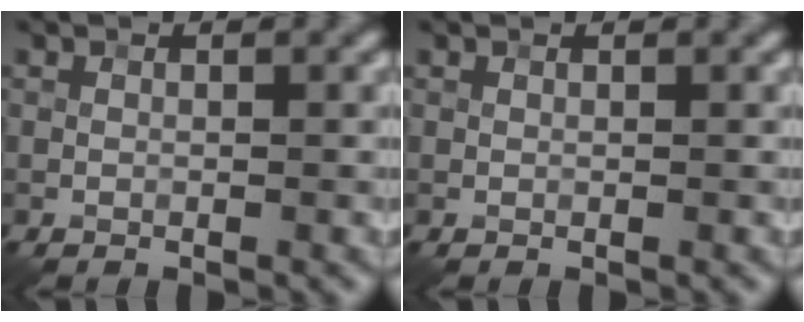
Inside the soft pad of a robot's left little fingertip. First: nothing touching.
{"total": 0.0}